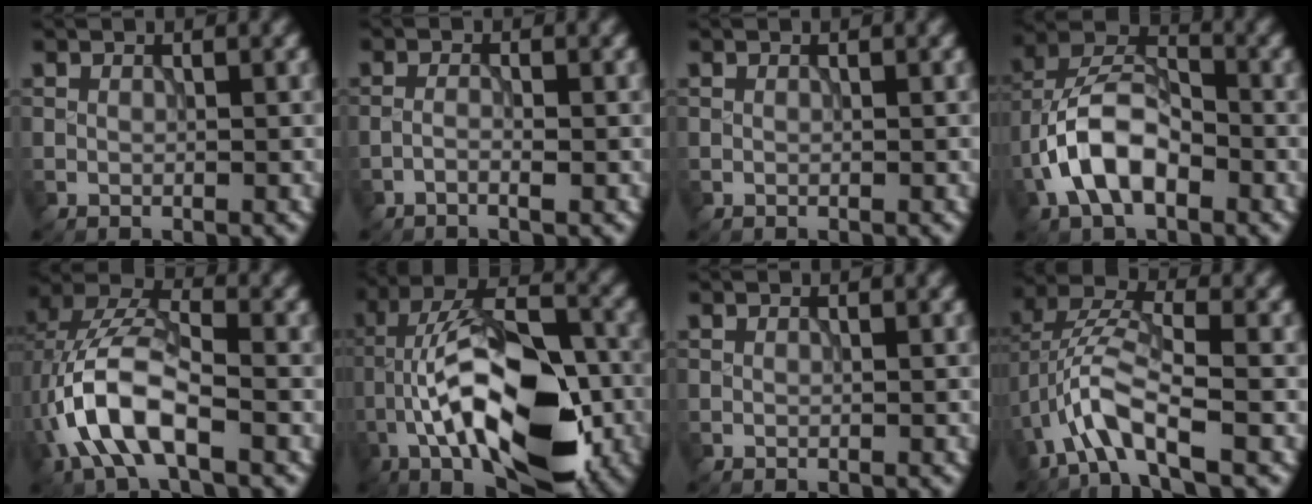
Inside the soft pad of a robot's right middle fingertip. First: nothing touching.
{"total": 1.0, "force": [-0.6, 0.1, 0.7], "torque": [-0.012, 0.000, -0.017]}
{"total": 0.0}
{"total": 7.6, "force": [-3.1, 4.1, 5.6], "torque": [-0.110, 0.014, -0.064]}
{"total": 7.4, "force": [-2.6, 3.3, 6.2], "torque": [-0.134, 0.011, -0.053]}
{"total": 13.1, "force": [-4.3, 5.5, 11.2], "torque": [-0.185, 0.021, -0.080]}
{"total": 0.0}
{"total": 5.7, "force": [-2.4, 1.7, 4.9], "torque": [-0.102, 0.013, -0.057]}